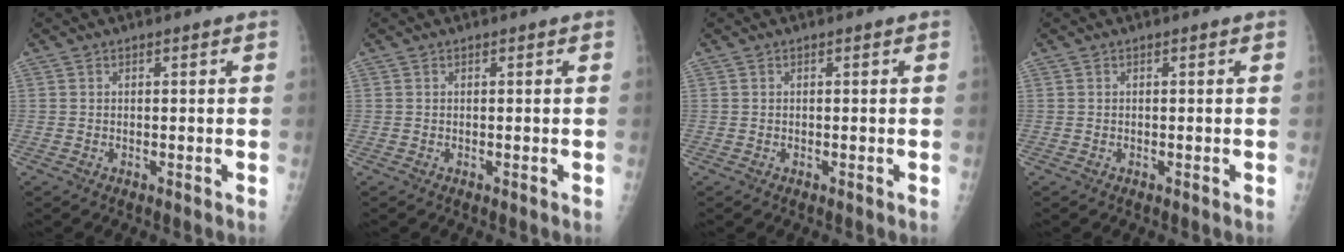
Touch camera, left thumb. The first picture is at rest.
{"total": 0.0}
{"total": 0.0}
{"total": 0.0}